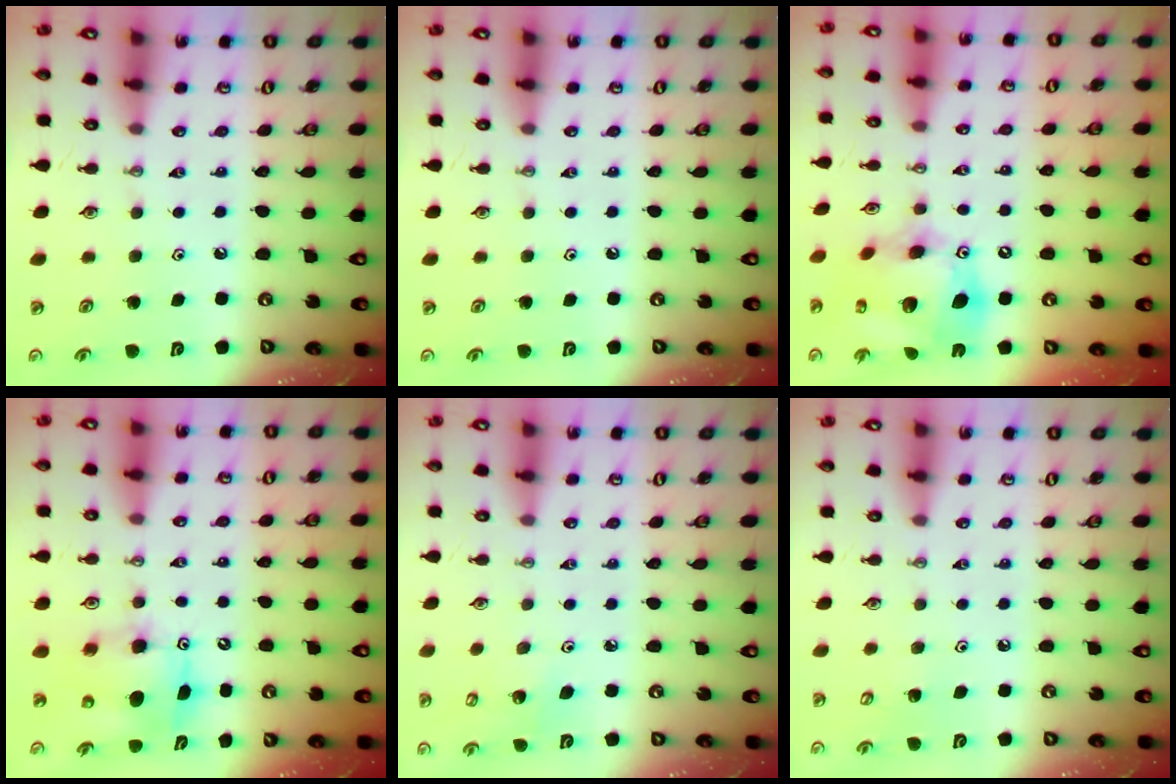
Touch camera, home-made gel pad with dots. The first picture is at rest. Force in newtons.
{"total": 0.0}
{"total": 18.2, "press": 18.1, "slide": 2.0}
{"total": 7.9, "press": 7.7, "slide": 1.9}
{"total": 4.4, "press": 4.3, "slide": 0.9}
{"total": 3.3, "press": 3.3, "slide": 0.2}